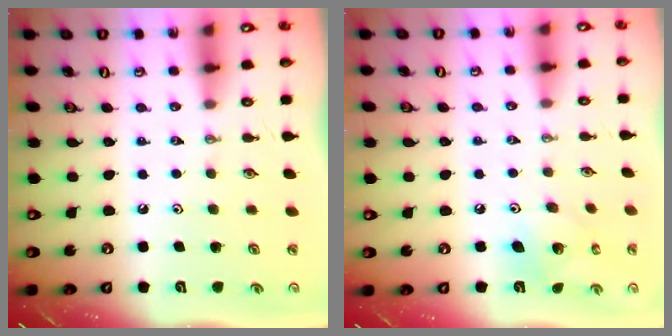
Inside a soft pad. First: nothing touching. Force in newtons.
{"total": 7.9, "press": 7.9, "slide": 0.5}